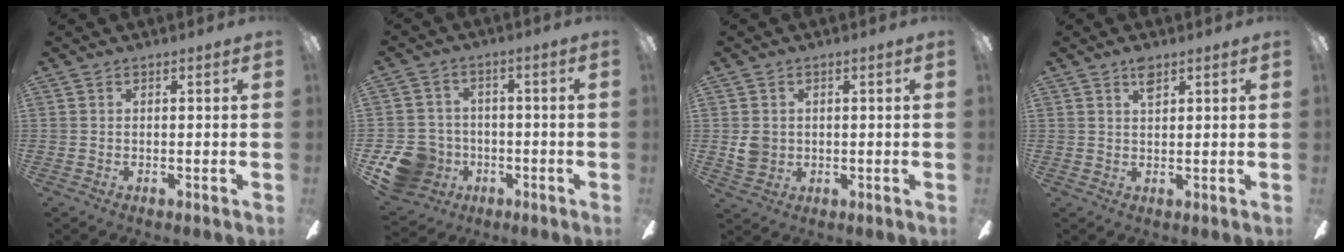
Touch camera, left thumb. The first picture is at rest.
{"total": 10.7, "force": [-4.5, 9.1, 3.5], "torque": [-0.084, 0.032, -0.074]}
{"total": 4.1, "force": [0.4, 3.8, 1.7], "torque": [-0.017, 0.003, 0.008]}
{"total": 3.0, "force": [2.0, 1.3, 1.9], "torque": [-0.035, -0.001, 0.035]}